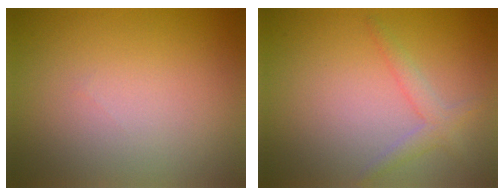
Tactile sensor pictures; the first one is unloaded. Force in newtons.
{"total": 2.0, "press": 2.0, "slide": 0.1}